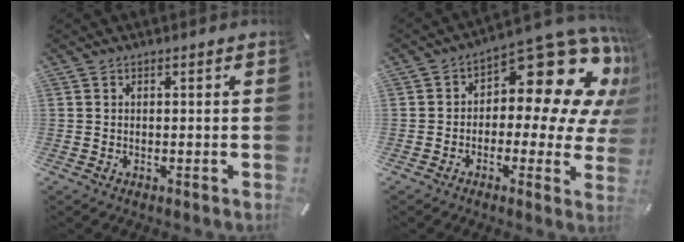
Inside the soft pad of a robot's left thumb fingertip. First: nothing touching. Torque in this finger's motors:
{"motor_torque": [0.62, 0.60, 0.96, 0.20, 0.24]}